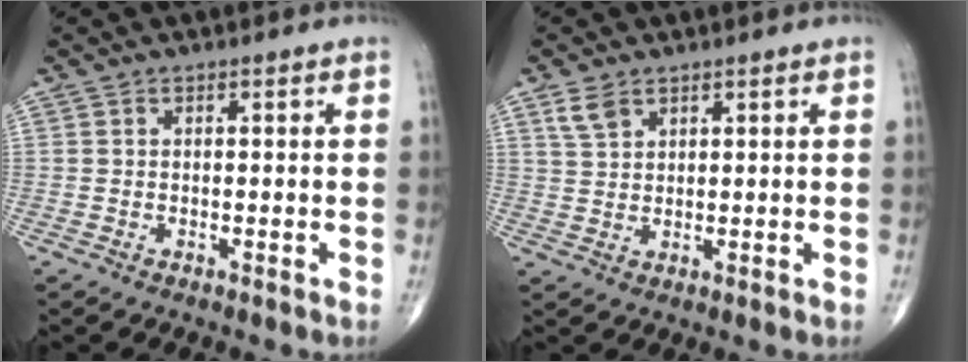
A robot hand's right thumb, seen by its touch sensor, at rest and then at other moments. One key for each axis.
{"total": 3.5, "fx": 2.3, "fy": 2.0, "fz": 1.8, "tx": -0.031, "ty": -0.005, "tz": 0.052}